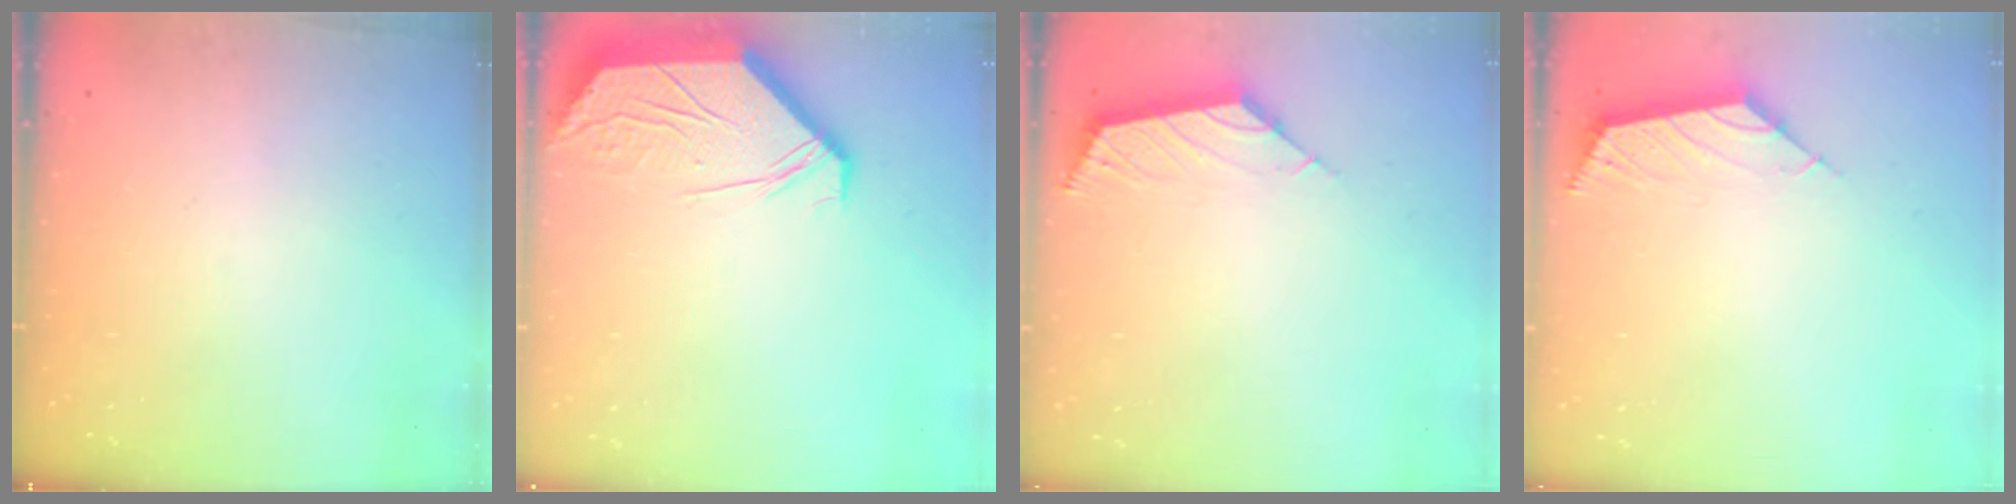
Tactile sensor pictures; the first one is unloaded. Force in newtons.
{"total": 4.2, "press": 4.2, "slide": 0.3}
{"total": 3.0, "press": 2.9, "slide": 0.6}
{"total": 2.9, "press": 2.8, "slide": 0.7}